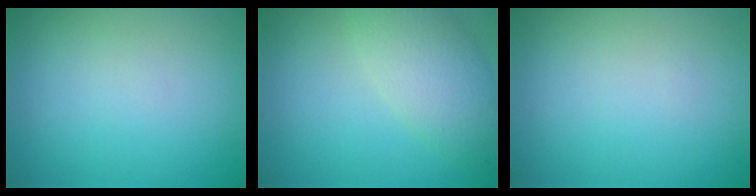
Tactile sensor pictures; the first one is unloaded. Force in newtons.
{"total": 4.6, "press": 4.6, "slide": 0.3}
{"total": 0.0}